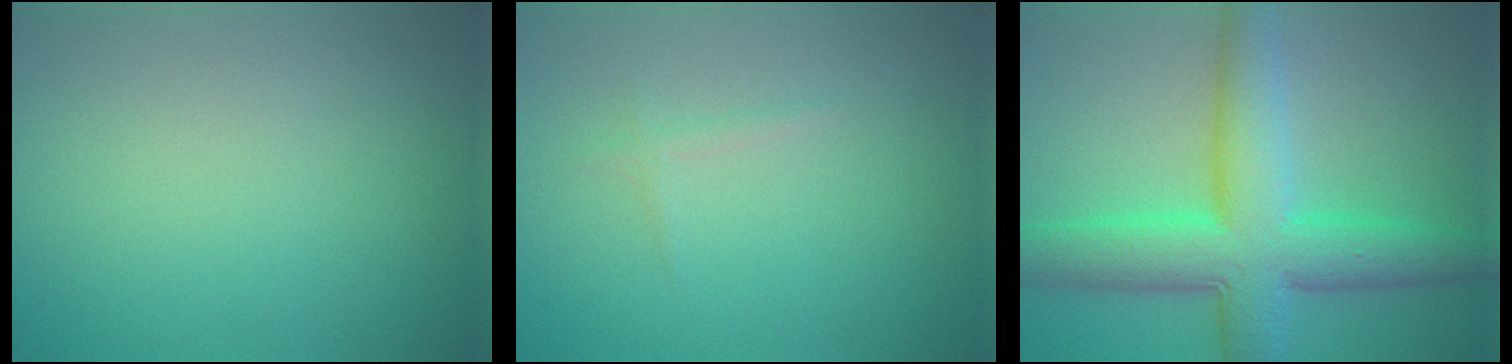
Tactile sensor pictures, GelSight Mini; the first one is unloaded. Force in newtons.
{"total": 0.7, "press": 0.7, "slide": 0.0}
{"total": 8.6, "press": 8.6, "slide": 0.5}